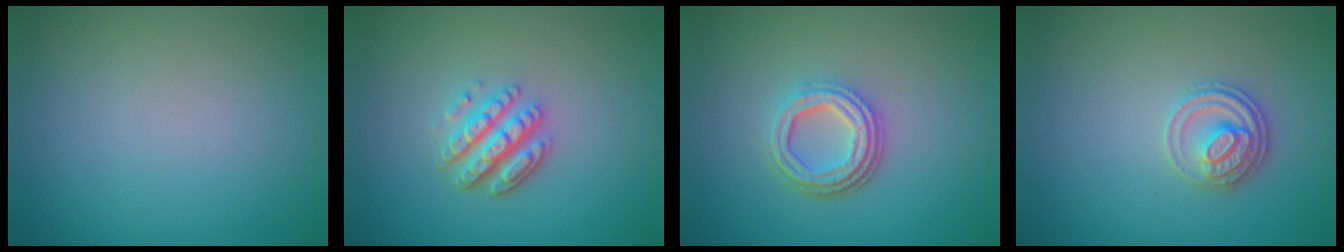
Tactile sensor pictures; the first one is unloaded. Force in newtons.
{"total": 4.3, "press": 3.3, "slide": 2.8}
{"total": 4.4, "press": 3.3, "slide": 2.9}
{"total": 2.7, "press": 2.5, "slide": 1.0}